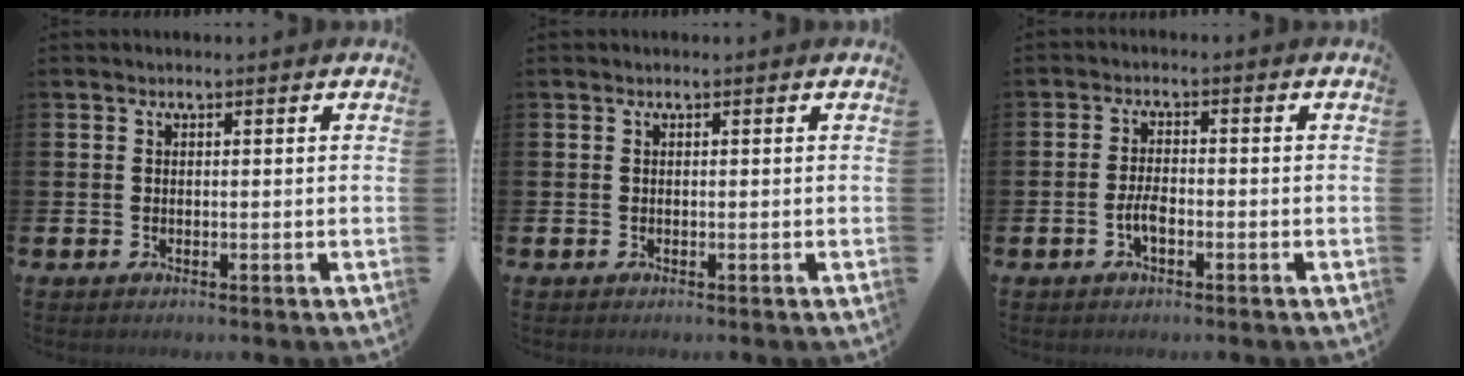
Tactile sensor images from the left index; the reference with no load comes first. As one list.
[{"total": 0.0}, {"total": 2.8, "force": [-1.0, 1.1, 2.4], "torque": [-0.040, 0.001, -0.020]}]